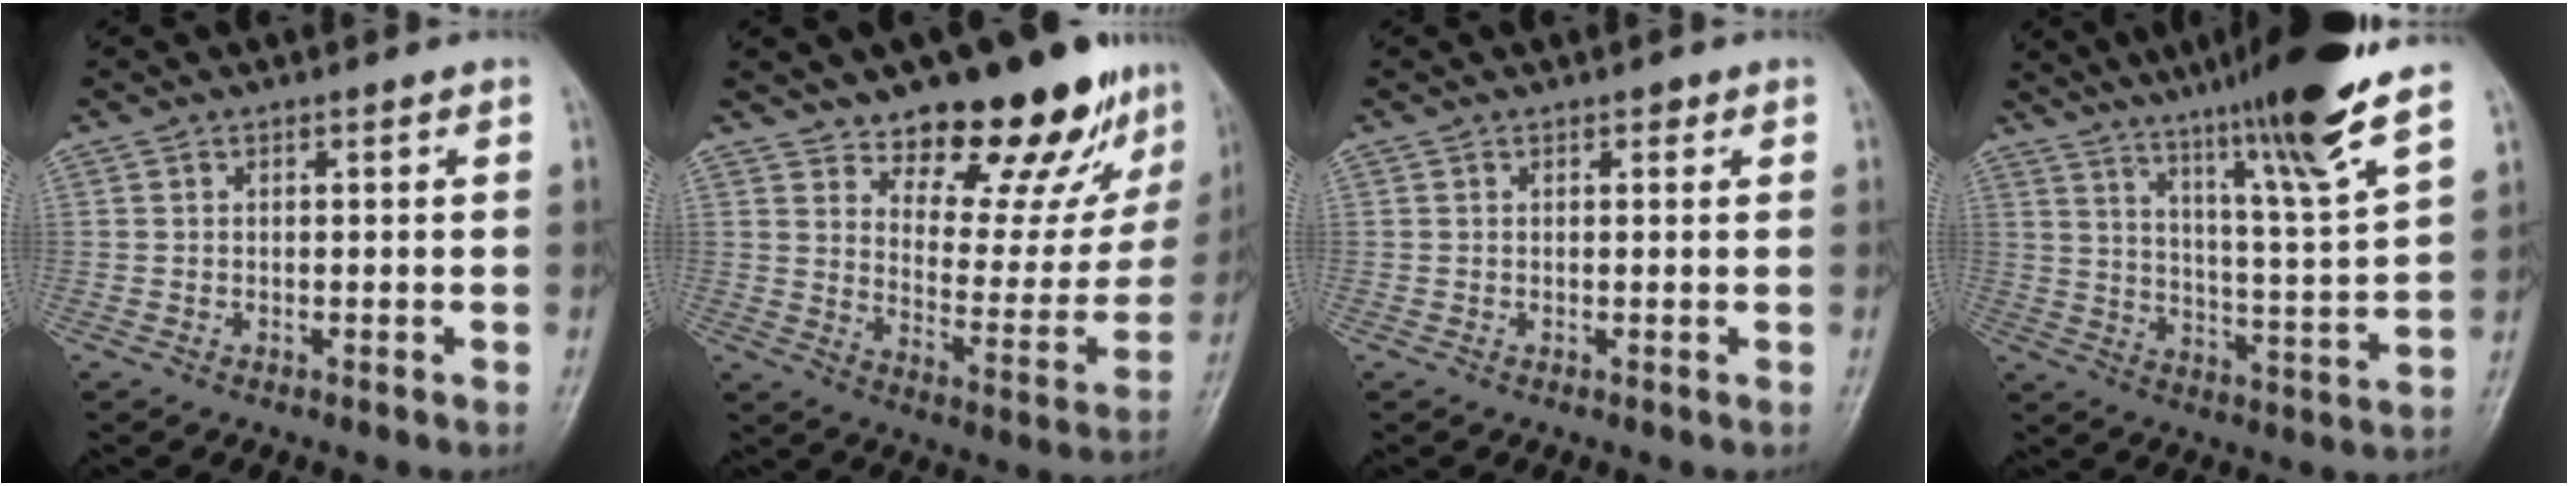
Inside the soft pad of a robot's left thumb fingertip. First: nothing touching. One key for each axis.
{"total": 21.8, "fx": 16.0, "fy": 9.0, "fz": 11.8, "tx": -0.111, "ty": -0.104, "tz": 0.226}
{"total": 0.9, "fx": 0.6, "fy": 0.5, "fz": 0.4, "tx": 0.001, "ty": -0.003, "tz": 0.004}
{"total": 19.6, "fx": 14.7, "fy": -0.6, "fz": 12.9, "tx": -0.192, "ty": -0.082, "tz": 0.223}